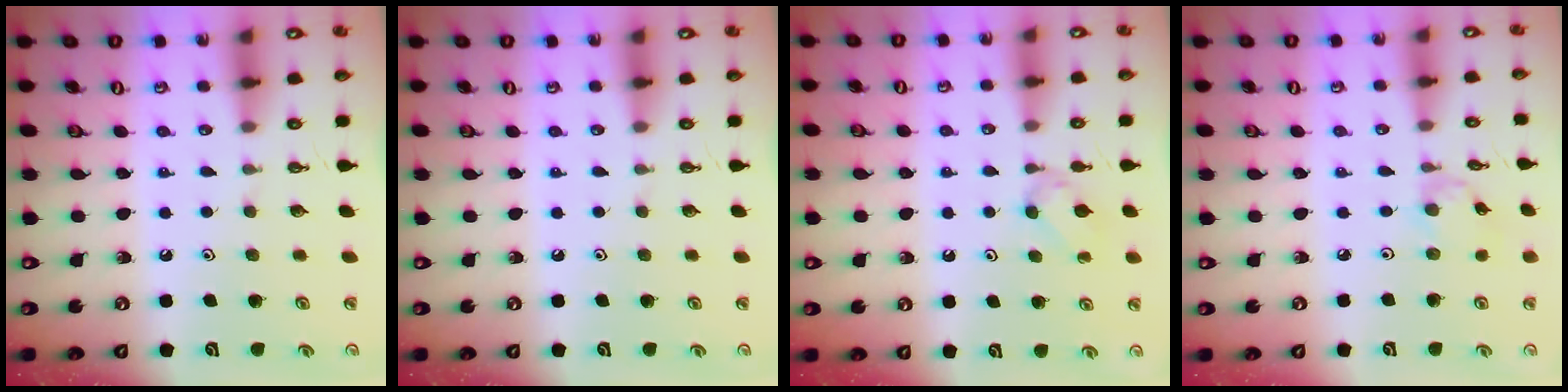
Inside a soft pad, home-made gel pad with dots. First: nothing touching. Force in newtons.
{"total": 0.0}
{"total": 3.1, "press": 3.0, "slide": 0.7}
{"total": 1.1, "press": 1.1, "slide": 0.3}